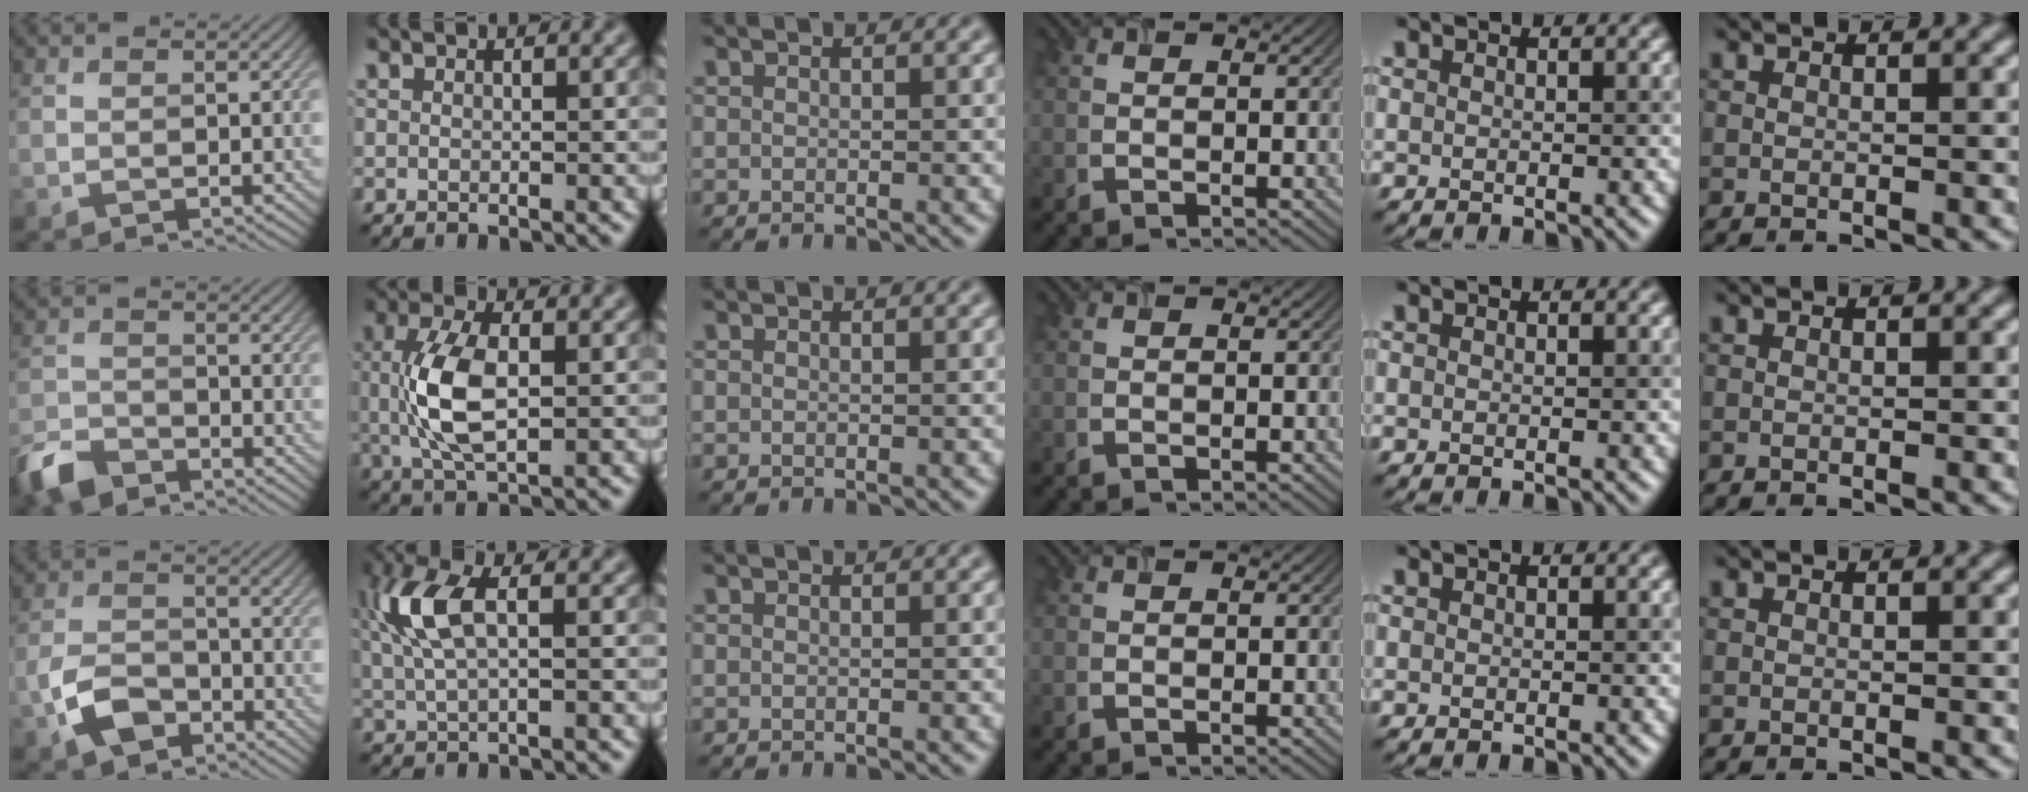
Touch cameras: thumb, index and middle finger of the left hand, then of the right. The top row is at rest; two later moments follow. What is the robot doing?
{"motion": "insert", "object": "airpods case & airpods"}